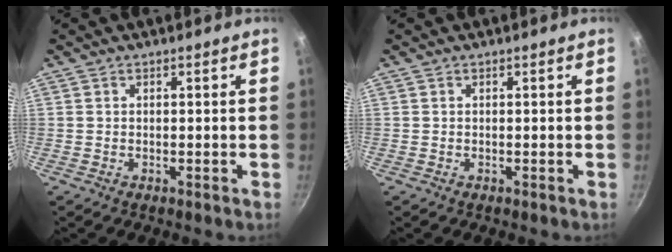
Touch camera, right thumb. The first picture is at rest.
{"total": 0.0}